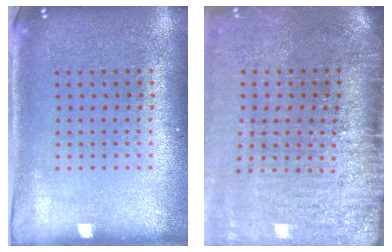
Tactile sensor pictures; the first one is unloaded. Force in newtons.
{"total": 4.6, "press": 3.8, "slide": 2.7}